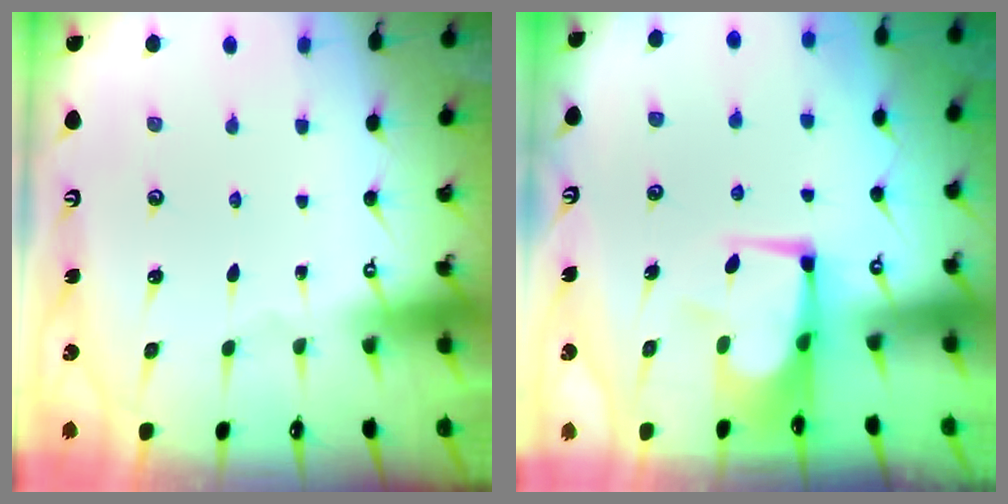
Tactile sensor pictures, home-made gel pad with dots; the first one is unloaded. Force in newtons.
{"total": 2.6, "press": 2.5, "slide": 0.6}